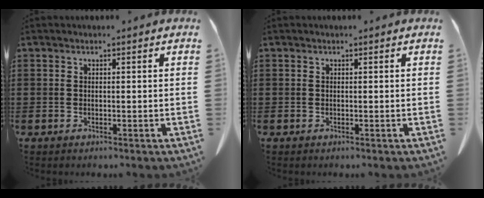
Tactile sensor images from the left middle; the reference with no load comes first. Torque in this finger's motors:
{"motor_torque": [0.00, 0.00, 0.00, -0.01]}